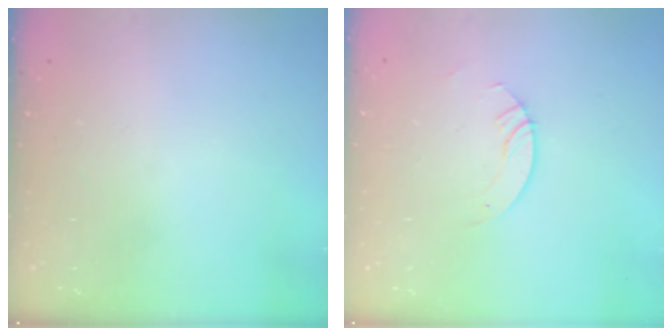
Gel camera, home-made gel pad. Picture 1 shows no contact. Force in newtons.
{"total": 2.1, "press": 2.1, "slide": 0.2}